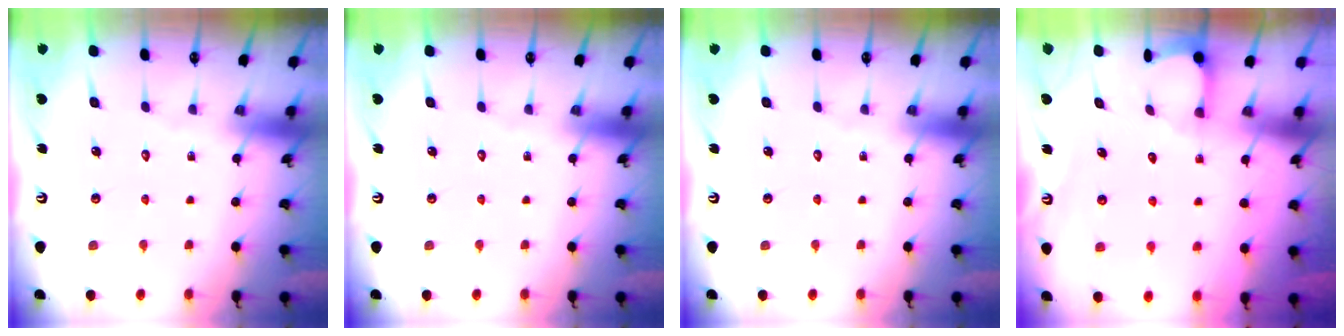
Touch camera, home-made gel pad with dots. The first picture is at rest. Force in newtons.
{"total": 0.0}
{"total": 0.0}
{"total": 2.0, "press": 2.0, "slide": 0.2}